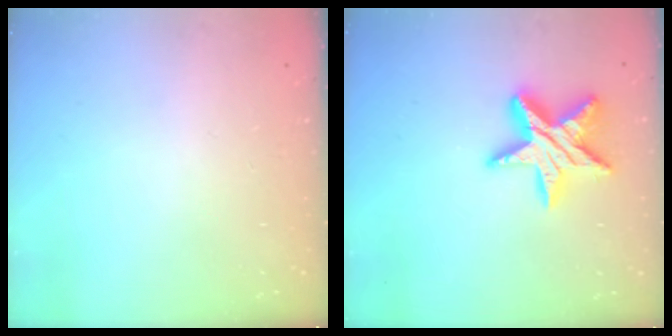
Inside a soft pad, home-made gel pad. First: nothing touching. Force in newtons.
{"total": 14.8, "press": 14.8, "slide": 1.2}